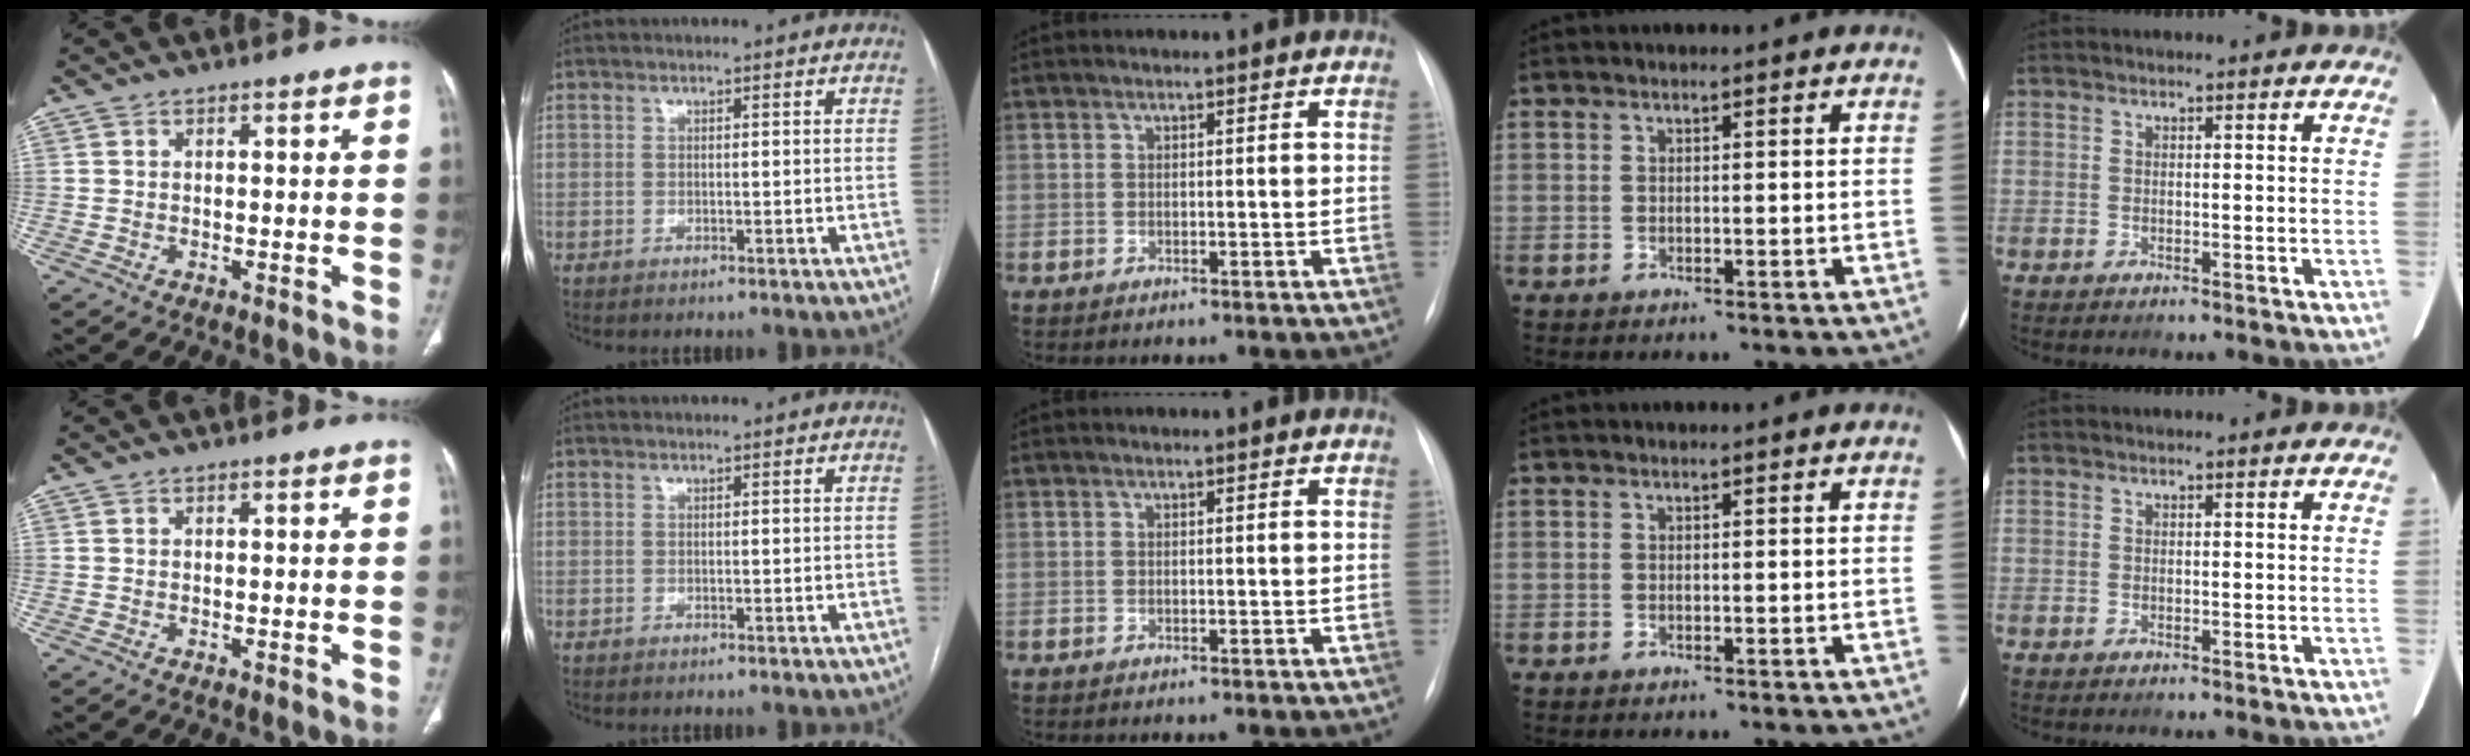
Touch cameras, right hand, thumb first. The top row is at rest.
{}